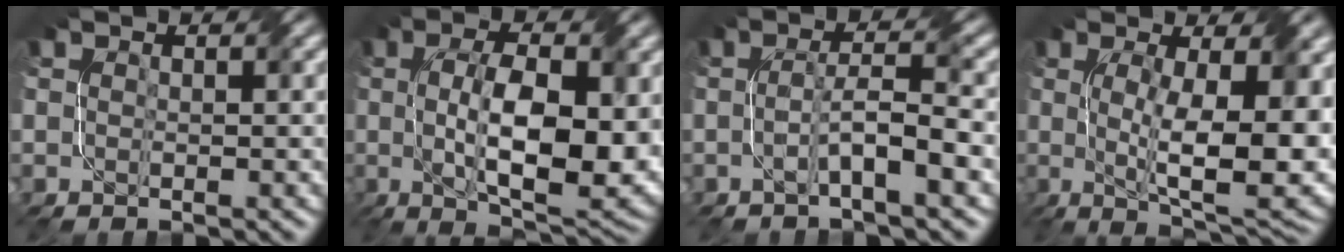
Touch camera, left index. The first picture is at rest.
{"total": 11.3, "force": [-0.2, 4.5, 10.3], "torque": [-0.163, -0.010, 0.003]}
{"total": 3.8, "force": [-1.3, 0.3, 3.5], "torque": [-0.062, 0.013, -0.029]}
{"total": 11.6, "force": [0.0, 3.6, 11.0], "torque": [-0.169, -0.011, 0.003]}